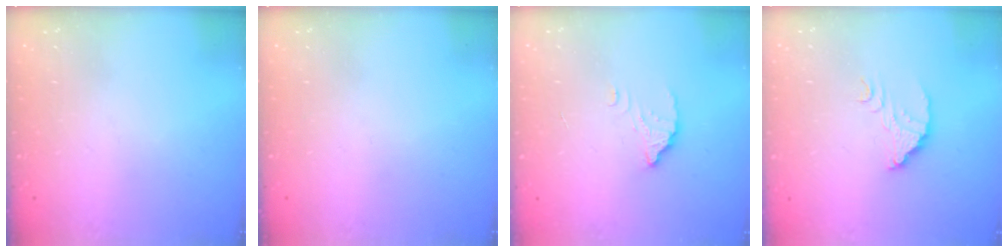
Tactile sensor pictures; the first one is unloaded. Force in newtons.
{"total": 0.0}
{"total": 3.0, "press": 3.0, "slide": 0.1}
{"total": 4.5, "press": 4.5, "slide": 0.3}